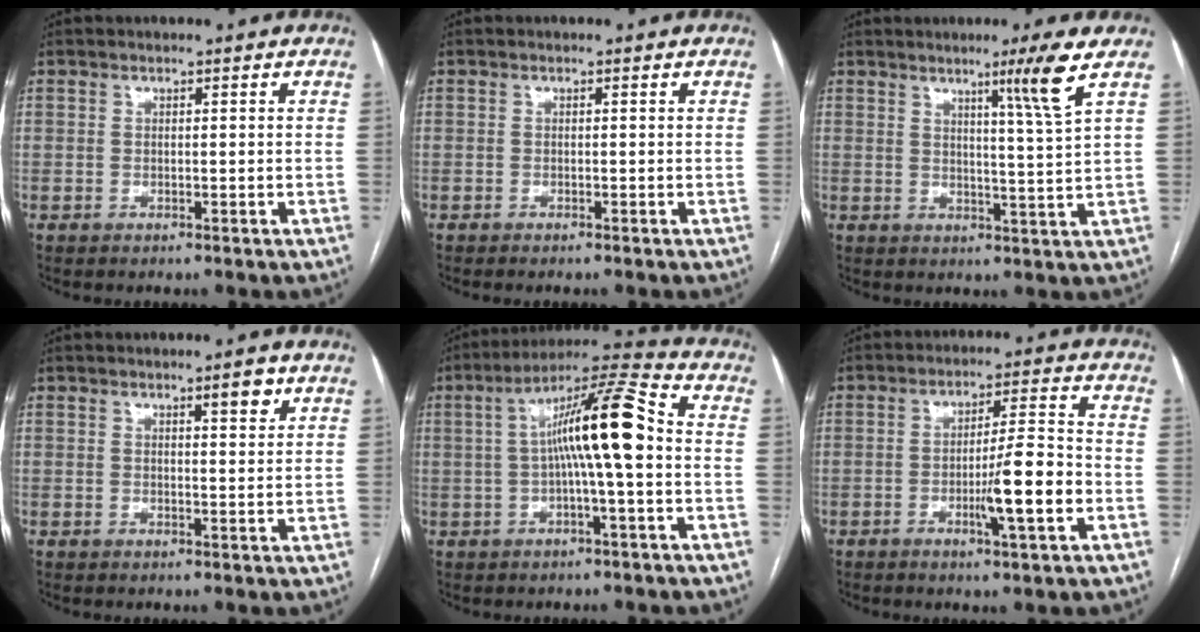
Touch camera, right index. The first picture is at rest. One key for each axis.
{"total": 0.9, "fx": -0.7, "fy": 0.0, "fz": 0.5, "tx": -0.007, "ty": -0.001, "tz": -0.011}
{"total": 6.0, "fx": 3.3, "fy": -2.2, "fz": 4.5, "tx": -0.073, "ty": -0.018, "tz": 0.059}
{"total": 3.0, "fx": 1.8, "fy": 0.5, "fz": 2.3, "tx": -0.034, "ty": -0.003, "tz": 0.025}
{"total": 12.9, "fx": 0.1, "fy": 0.8, "fz": 12.9, "tx": -0.216, "ty": 0.030, "tz": -0.004}
{"total": 8.9, "fx": -2.6, "fy": 0.4, "fz": 8.5, "tx": -0.138, "ty": 0.000, "tz": -0.040}